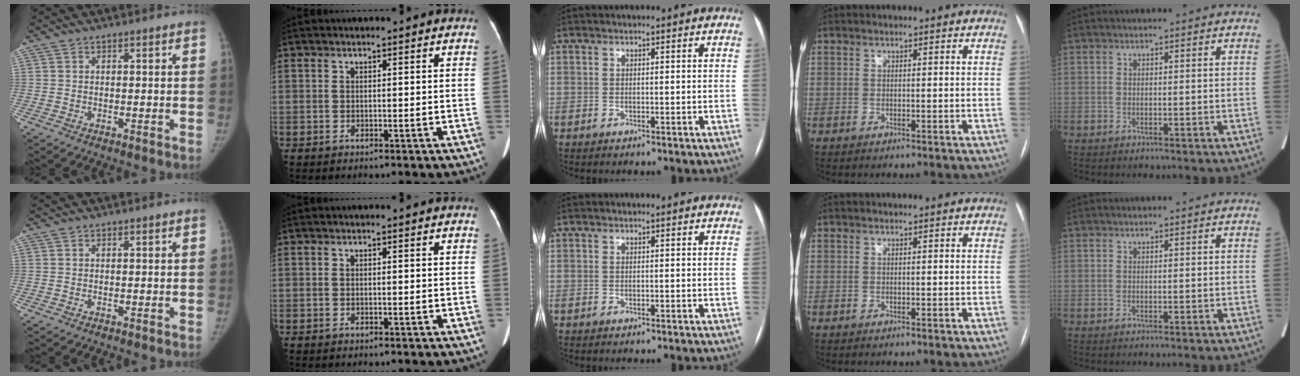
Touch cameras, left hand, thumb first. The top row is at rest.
{}